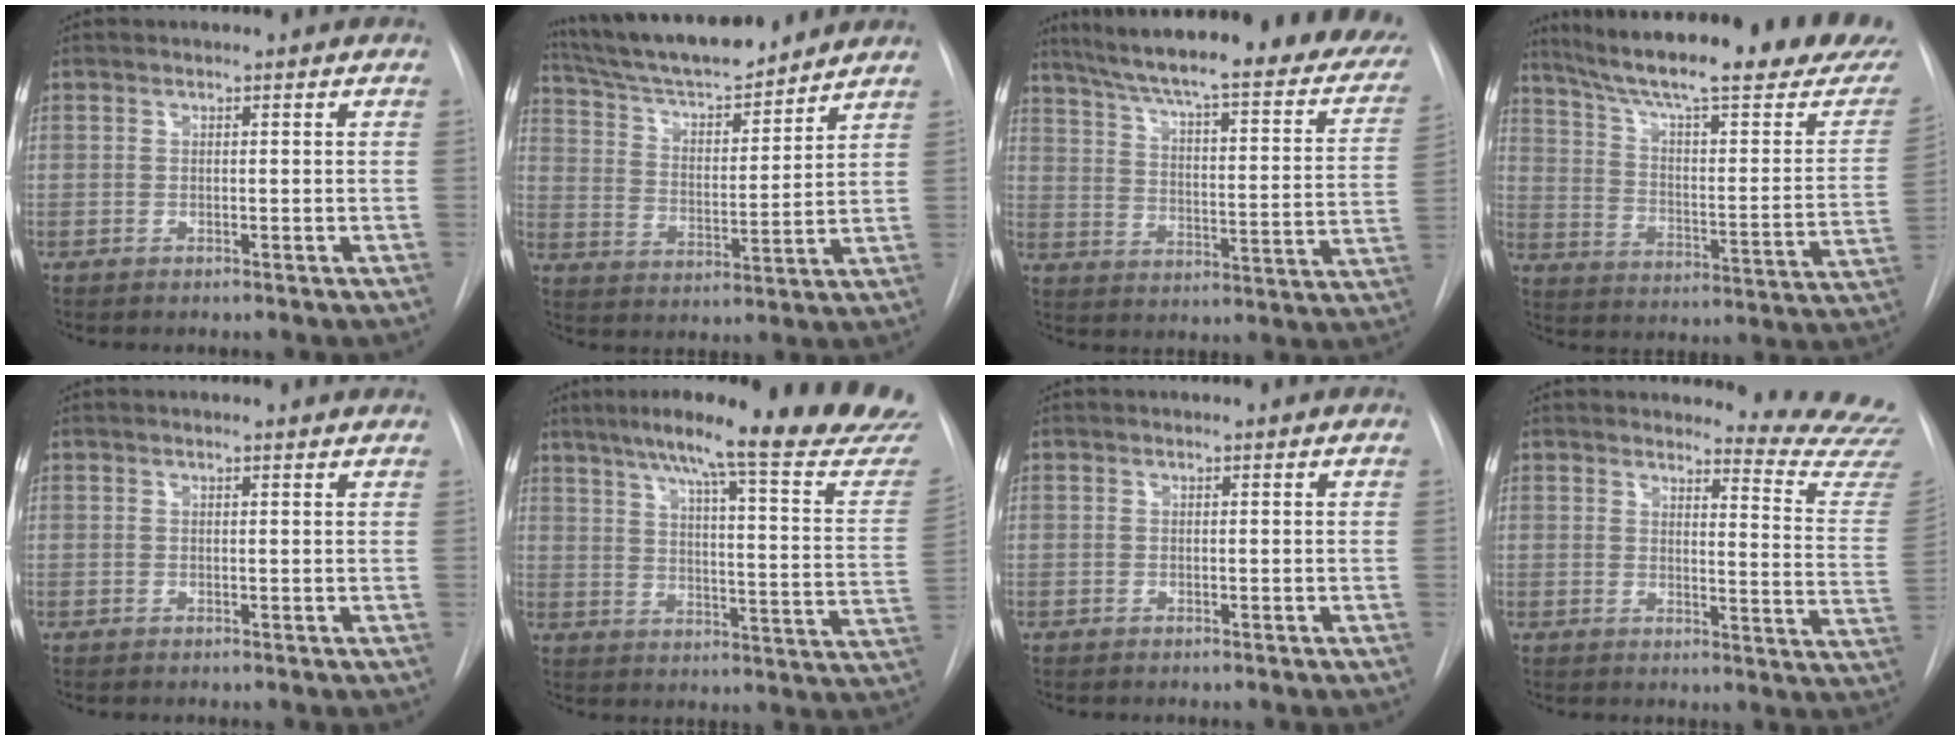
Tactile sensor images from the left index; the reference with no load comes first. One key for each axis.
{"total": 16.8, "fx": 15.3, "fy": 2.4, "fz": 6.6, "tx": -0.117, "ty": 0.011, "tz": 0.255}
{"total": 32.7, "fx": 26.6, "fy": 5.9, "fz": 18.1, "tx": -0.243, "ty": -0.044, "tz": 0.333}
{"total": 30.4, "fx": 25.8, "fy": 3.4, "fz": 15.7, "tx": -0.242, "ty": -0.069, "tz": 0.341}
{"total": 2.6, "fx": 2.5, "fy": 0.1, "fz": 0.5, "tx": -0.012, "ty": 0.007, "tz": 0.021}
{"total": 27.4, "fx": 24.2, "fy": -0.2, "fz": 12.7, "tx": -0.187, "ty": -0.091, "tz": 0.300}
{"total": 0.0}
{"total": 14.7, "fx": 14.7, "fy": -0.3, "fz": 1.0, "tx": 0.010, "ty": -0.150, "tz": 0.133}